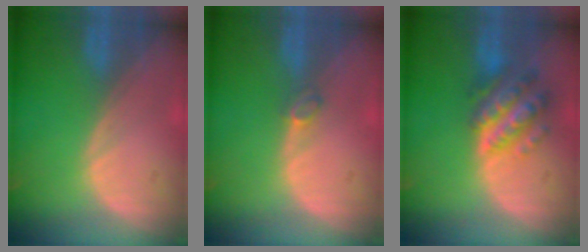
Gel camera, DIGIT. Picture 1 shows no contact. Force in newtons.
{"total": 1.4, "press": 1.3, "slide": 0.3}
{"total": 7.6, "press": 7.6, "slide": 0.5}